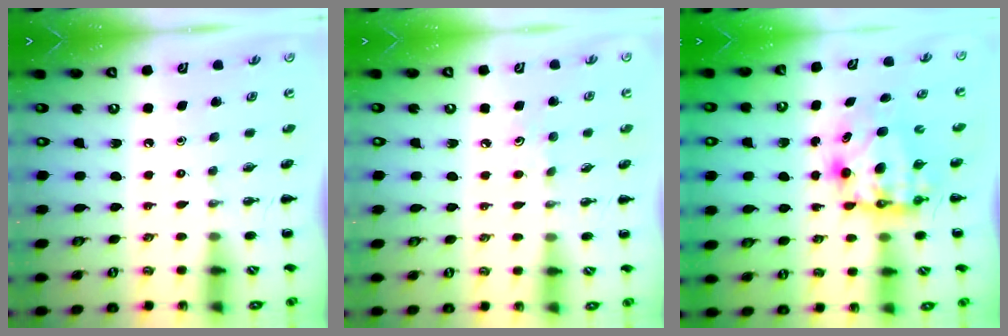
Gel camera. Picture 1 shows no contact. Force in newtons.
{"total": 5.6, "press": 5.4, "slide": 1.5}
{"total": 7.7, "press": 7.4, "slide": 2.0}